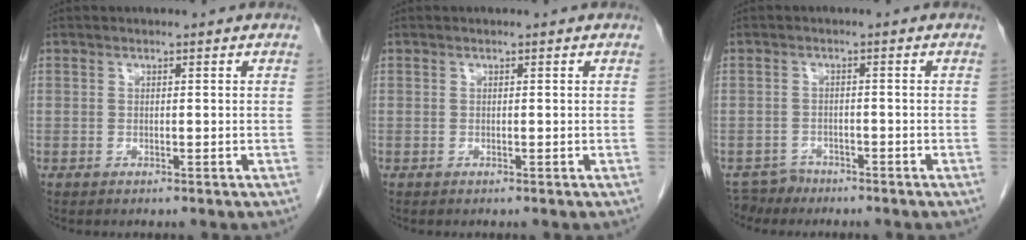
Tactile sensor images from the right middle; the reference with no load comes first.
{"total": 0.0}
{"total": 2.9, "force": [-2.6, 1.4, -0.5], "torque": [0.006, 0.001, -0.044]}